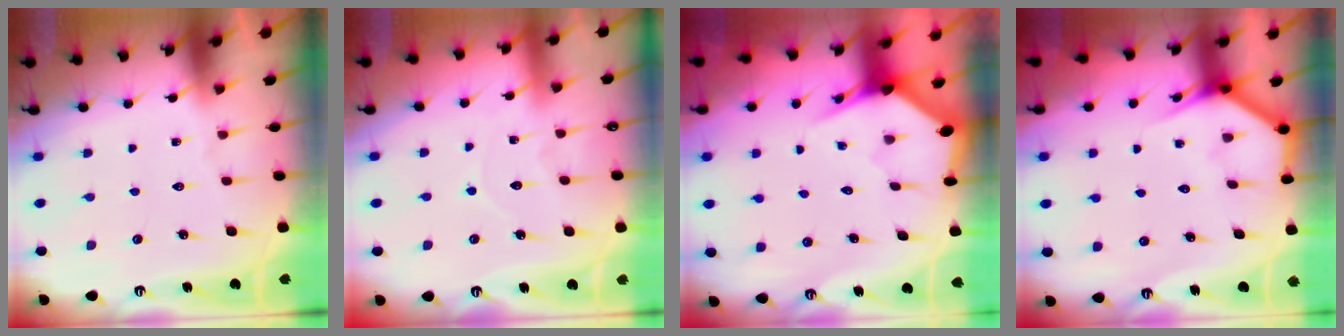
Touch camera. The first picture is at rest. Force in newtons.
{"total": 4.6, "press": 4.6, "slide": 0.1}
{"total": 3.4, "press": 3.3, "slide": 0.5}
{"total": 4.7, "press": 4.7, "slide": 0.3}